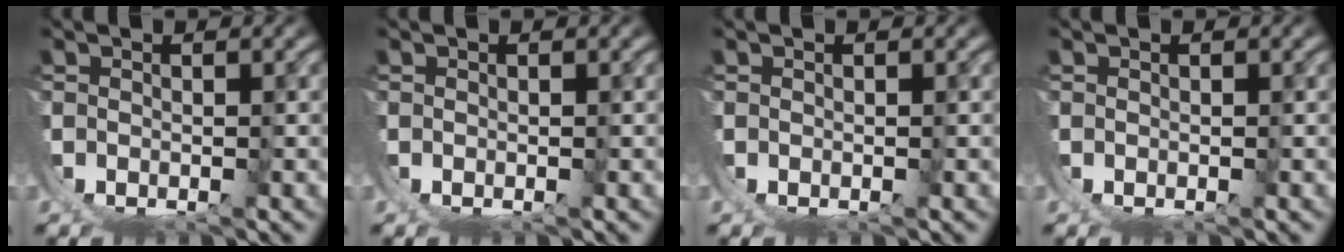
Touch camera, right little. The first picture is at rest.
{"total": 0.0}
{"total": 0.0}
{"total": 0.0}